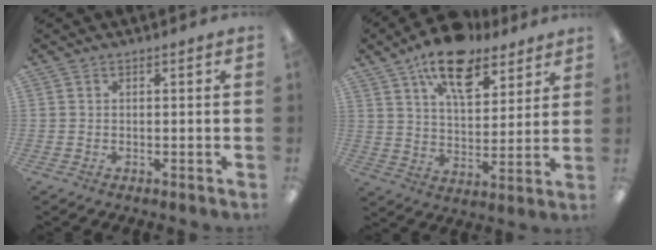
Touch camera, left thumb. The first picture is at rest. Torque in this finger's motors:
{"motor_torque": [0.36, 0.44, 1.81, -0.96, 0.35]}